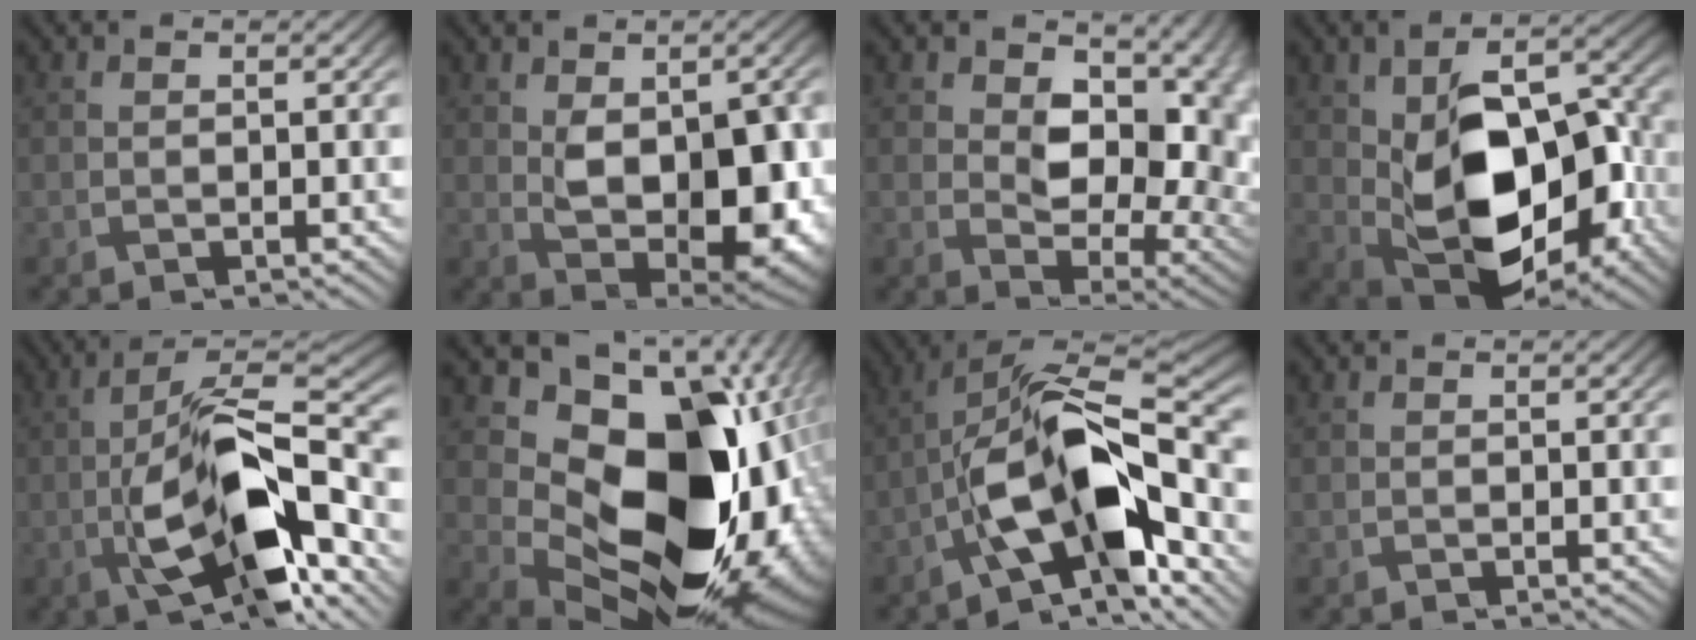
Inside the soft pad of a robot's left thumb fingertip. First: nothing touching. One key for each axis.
{"total": 11.4, "fx": -1.1, "fy": 6.1, "fz": 9.5, "tx": -0.150, "ty": -0.018, "tz": -0.005}
{"total": 13.4, "fx": 2.2, "fy": 8.5, "fz": 10.2, "tx": -0.148, "ty": 0.000, "tz": 0.043}
{"total": 15.1, "fx": -2.4, "fy": 8.6, "fz": 12.2, "tx": -0.188, "ty": -0.013, "tz": -0.033}
{"total": 15.8, "fx": -5.6, "fy": 6.0, "fz": 13.5, "tx": -0.242, "ty": -0.004, "tz": -0.104}
{"total": 19.4, "fx": 0.6, "fy": 13.0, "fz": 14.4, "tx": -0.226, "ty": -0.049, "tz": 0.048}
{"total": 14.3, "fx": -6.0, "fy": 6.0, "fz": 11.5, "tx": -0.185, "ty": 0.009, "tz": -0.130}
{"total": 0.0}